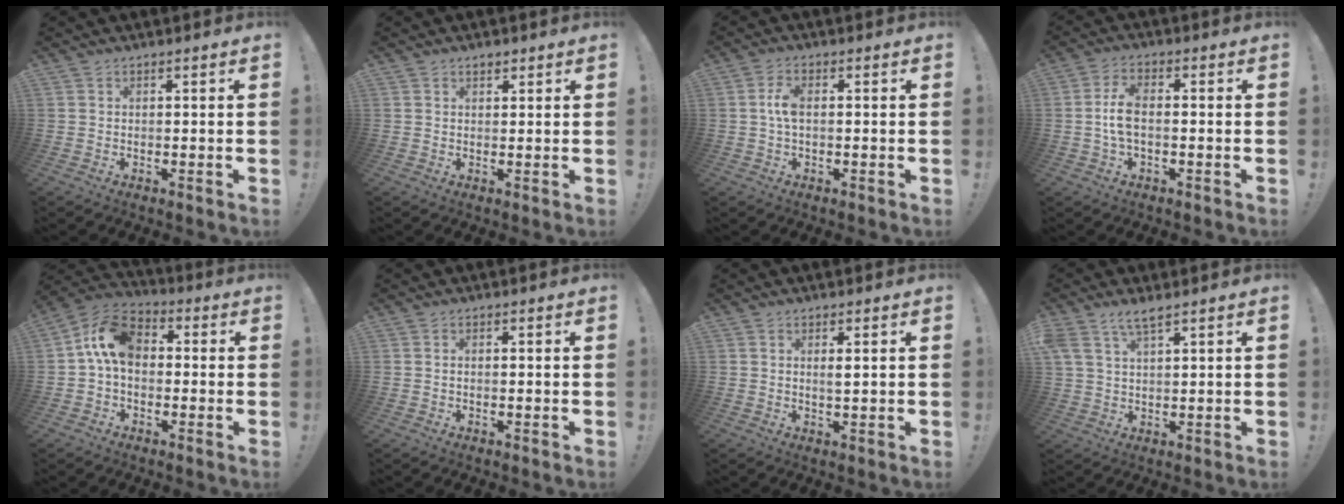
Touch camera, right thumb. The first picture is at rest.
{"total": 1.5, "force": [1.1, 0.7, 0.7], "torque": [-0.003, -0.006, 0.018]}
{"total": 4.4, "force": [0.0, 2.0, 3.9], "torque": [-0.072, 0.005, -0.002]}
{"total": 6.7, "force": [-0.6, 2.9, 6.0], "torque": [-0.129, 0.004, -0.008]}
{"total": 12.1, "force": [1.2, 8.1, 8.9], "torque": [-0.157, 0.024, 0.026]}
{"total": 0.5, "force": [-0.3, 0.3, 0.4], "torque": [-0.014, 0.005, -0.003]}
{"total": 1.7, "force": [0.7, 0.1, 1.5], "torque": [-0.018, -0.007, 0.008]}
{"total": 5.0, "force": [3.7, 1.1, 3.1], "torque": [-0.067, -0.014, 0.072]}